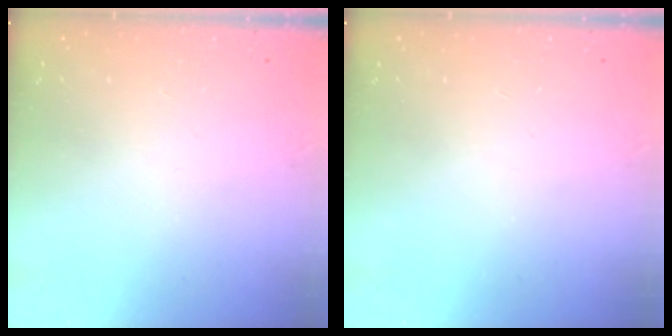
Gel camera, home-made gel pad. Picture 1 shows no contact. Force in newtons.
{"total": 0.0}